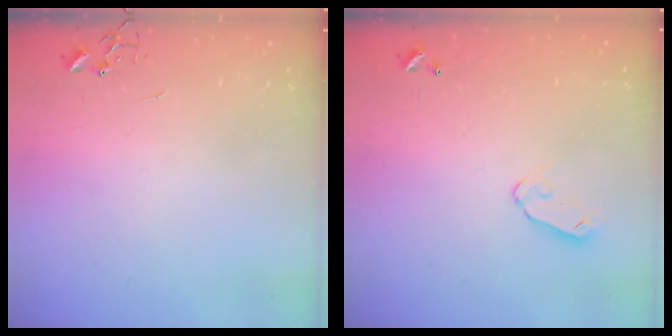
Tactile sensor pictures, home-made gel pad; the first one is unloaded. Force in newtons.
{"total": 5.8, "press": 5.8, "slide": 0.5}